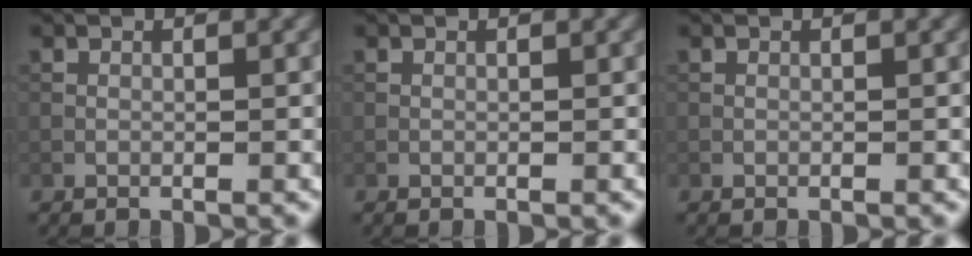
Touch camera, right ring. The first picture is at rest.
{"total": 0.0}
{"total": 0.0}